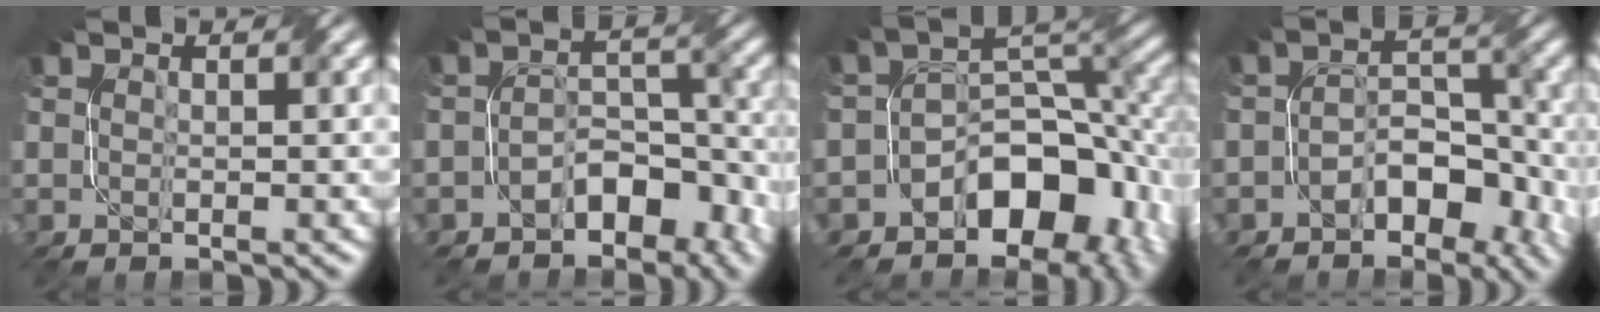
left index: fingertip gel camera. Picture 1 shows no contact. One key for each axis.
{"total": 5.6, "fx": -3.0, "fy": 3.3, "fz": 3.4, "tx": -0.038, "ty": 0.003, "tz": -0.051}
{"total": 10.4, "fx": -5.2, "fy": 6.6, "fz": 6.1, "tx": -0.073, "ty": -0.008, "tz": -0.082}
{"total": 5.4, "fx": -2.5, "fy": 3.3, "fz": 3.4, "tx": -0.040, "ty": 0.000, "tz": -0.043}